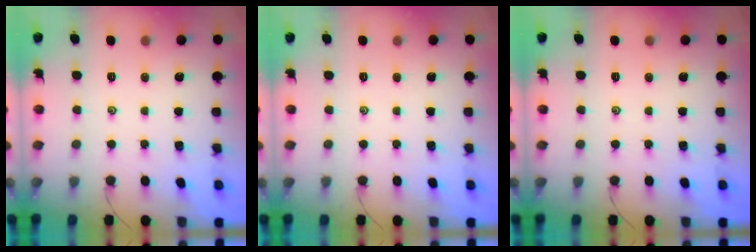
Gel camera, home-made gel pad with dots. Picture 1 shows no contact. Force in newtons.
{"total": 0.0}
{"total": 0.0}